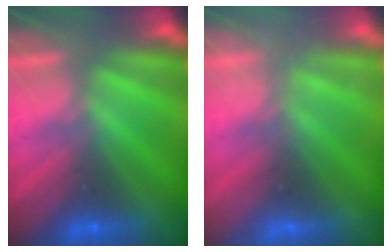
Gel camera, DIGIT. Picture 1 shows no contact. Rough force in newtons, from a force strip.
{"total": 2.1}